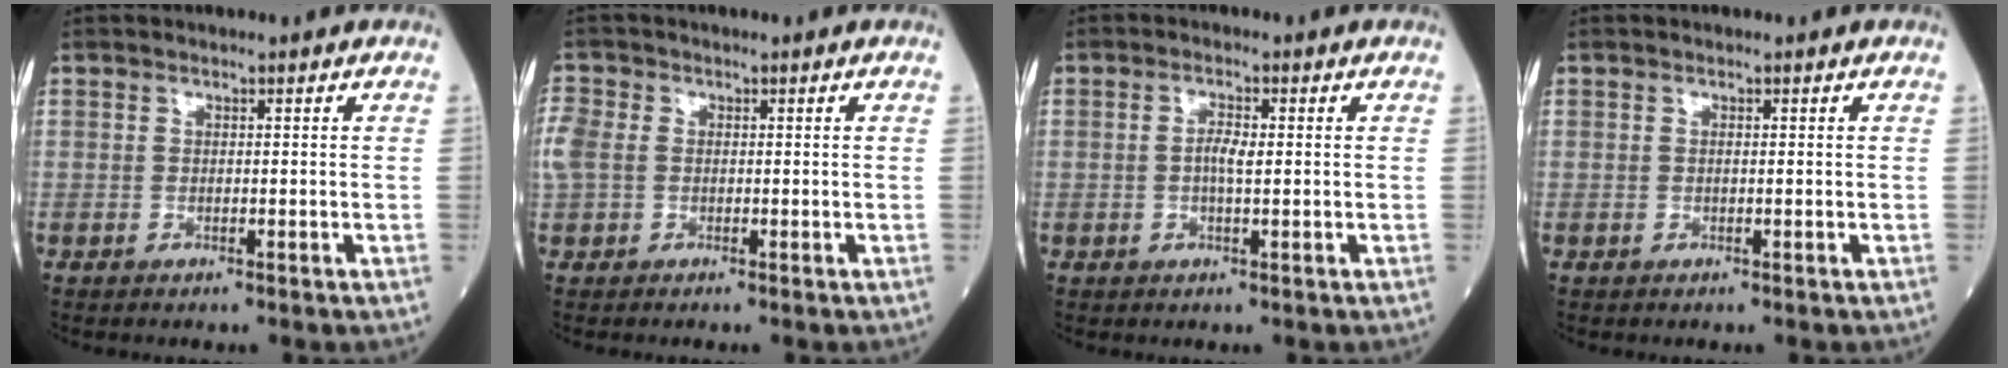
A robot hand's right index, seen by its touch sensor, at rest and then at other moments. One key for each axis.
{"total": 4.3, "fx": 0.1, "fy": 3.4, "fz": 2.7, "tx": -0.101, "ty": 0.015, "tz": 0.003}
{"total": 2.6, "fx": 0.0, "fy": 0.5, "fz": 2.5, "tx": -0.051, "ty": 0.001, "tz": 0.000}
{"total": 0.0}